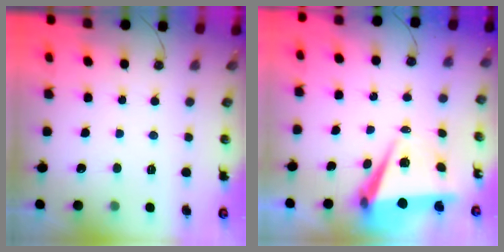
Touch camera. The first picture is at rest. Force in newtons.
{"total": 8.5, "press": 7.4, "slide": 4.1}